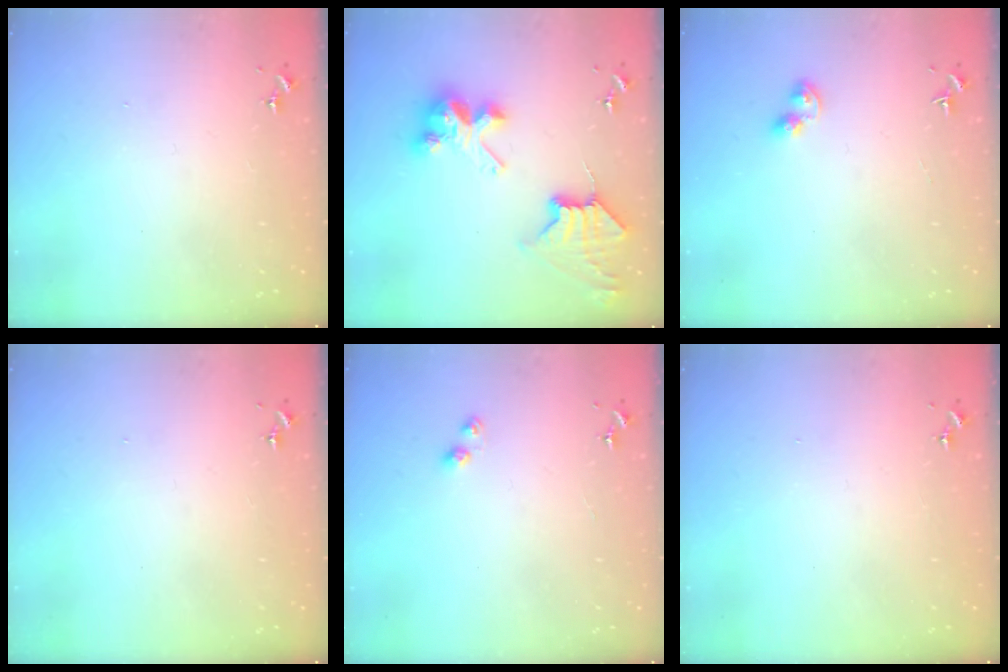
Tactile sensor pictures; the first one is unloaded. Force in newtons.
{"total": 11.2, "press": 11.2, "slide": 1.3}
{"total": 3.8, "press": 3.8, "slide": 0.4}
{"total": 0.0}
{"total": 3.5, "press": 3.4, "slide": 0.6}
{"total": 0.0}